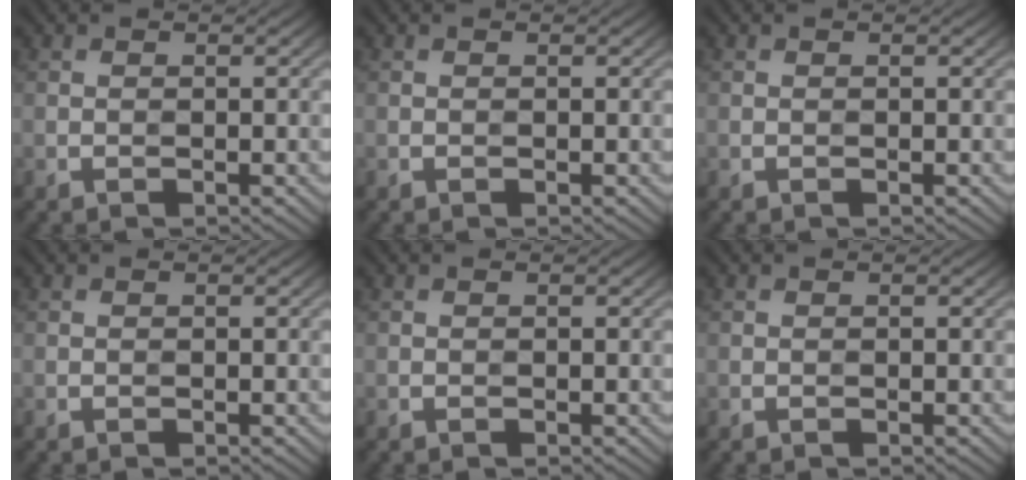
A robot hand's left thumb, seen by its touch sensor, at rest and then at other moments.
{"total": 0.0}
{"total": 0.0}
{"total": 0.0}
{"total": 0.0}
{"total": 0.0}